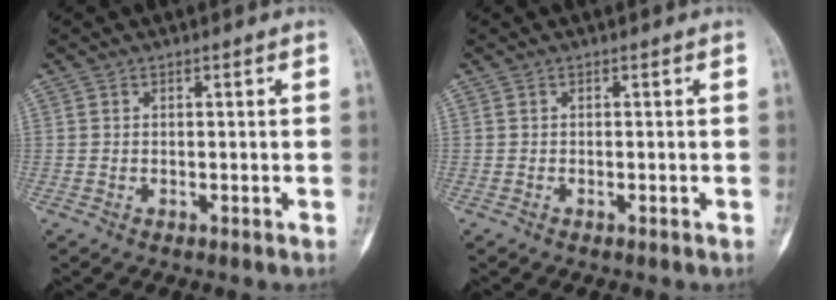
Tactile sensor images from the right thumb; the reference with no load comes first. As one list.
[{"total": 0.0}]